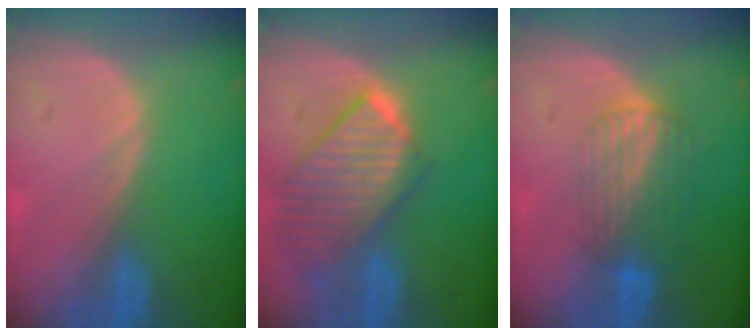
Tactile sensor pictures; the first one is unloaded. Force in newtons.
{"total": 9.8, "press": 8.6, "slide": 4.8}
{"total": 7.0, "press": 5.8, "slide": 3.8}